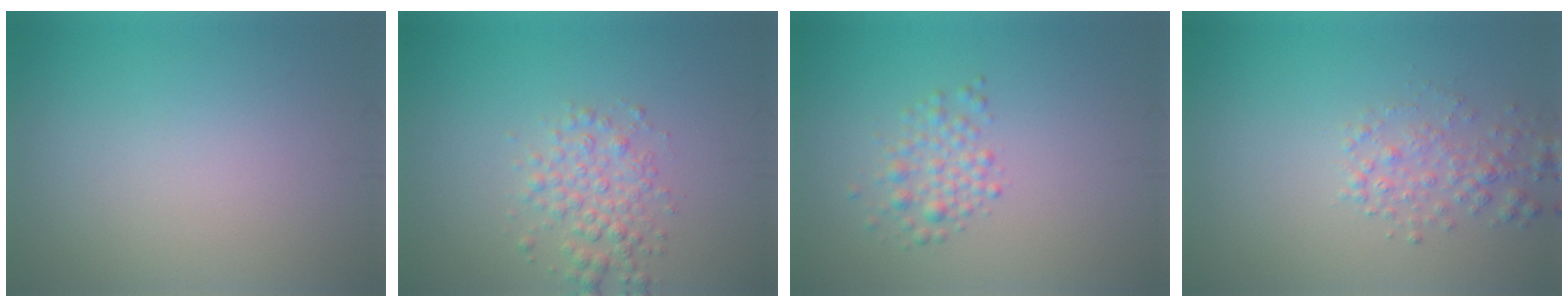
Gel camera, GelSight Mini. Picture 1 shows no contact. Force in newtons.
{"total": 2.9, "press": 2.9, "slide": 0.0}
{"total": 2.2, "press": 2.2, "slide": 0.1}
{"total": 2.3, "press": 2.3, "slide": 0.1}